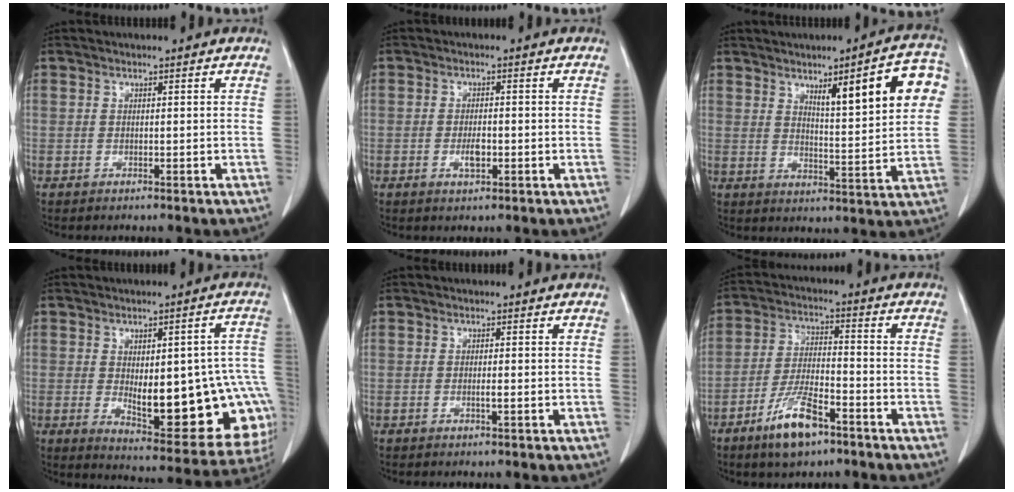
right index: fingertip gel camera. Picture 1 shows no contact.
{"total": 2.6, "force": [-0.7, 0.9, 2.4], "torque": [-0.045, 0.000, -0.009]}
{"total": 12.4, "force": [5.1, 1.9, 11.1], "torque": [-0.147, 0.009, 0.069]}
{"total": 20.7, "force": [-3.2, 7.7, 18.9], "torque": [-0.167, 0.020, -0.012]}
{"total": 0.9, "force": [-0.2, 0.1, 0.9], "torque": [-0.016, 0.000, -0.003]}
{"total": 9.5, "force": [-5.9, 2.7, 6.9], "torque": [-0.140, -0.009, -0.105]}